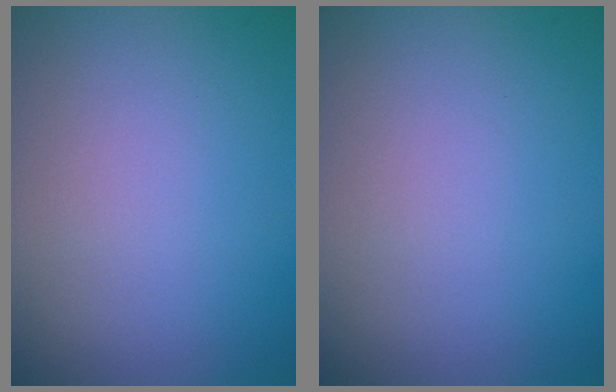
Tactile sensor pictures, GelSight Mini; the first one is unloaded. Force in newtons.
{"total": 0.0}